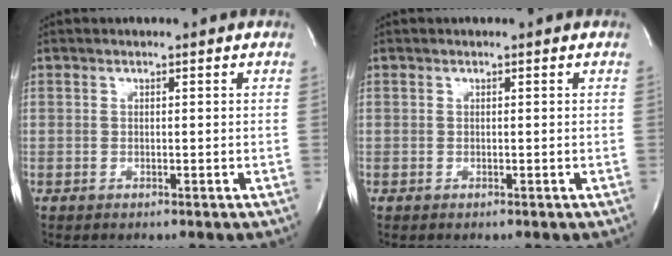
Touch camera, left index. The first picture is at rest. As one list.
[{"total": 0.0}]